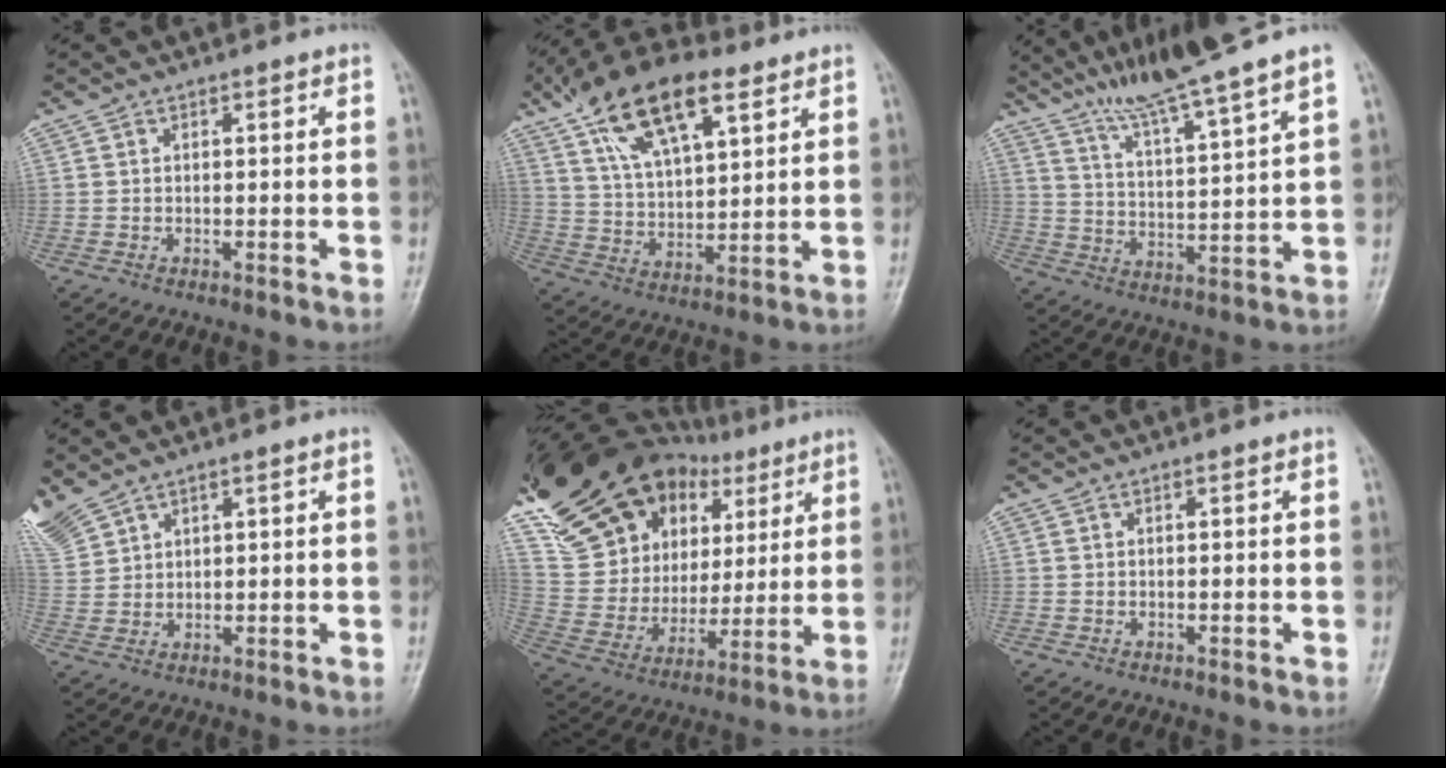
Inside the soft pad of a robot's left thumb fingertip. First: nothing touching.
{"total": 17.7, "force": [9.8, 7.6, 12.7], "torque": [-0.202, -0.014, 0.177]}
{"total": 14.4, "force": [11.3, -0.6, 8.8], "torque": [-0.140, -0.046, 0.197]}
{"total": 8.0, "force": [5.8, 4.0, 3.9], "torque": [-0.108, 0.000, 0.134]}
{"total": 27.2, "force": [14.8, 17.4, 14.8], "torque": [-0.247, 0.006, 0.278]}
{"total": 0.0}